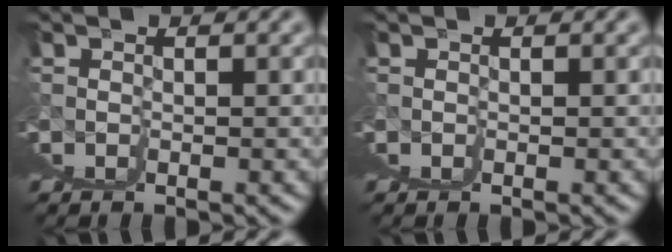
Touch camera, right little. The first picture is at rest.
{"total": 0.0}